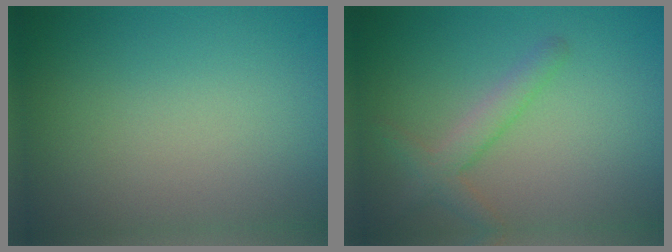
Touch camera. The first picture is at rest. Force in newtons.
{"total": 2.4, "press": 2.4, "slide": 0.1}